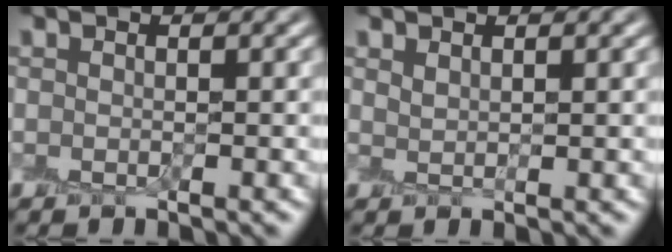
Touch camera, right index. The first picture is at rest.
{"total": 0.7, "force": [0.7, 0.2, 0.1], "torque": [-0.005, 0.000, 0.014]}